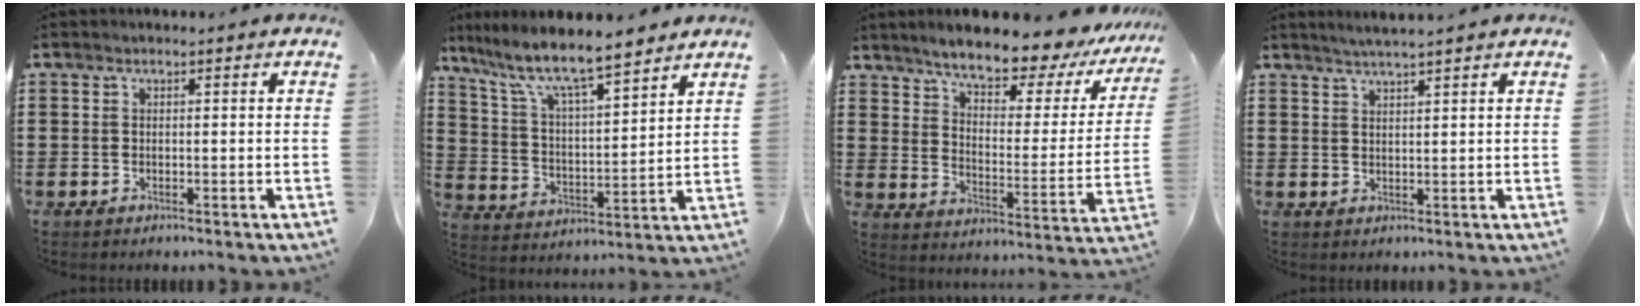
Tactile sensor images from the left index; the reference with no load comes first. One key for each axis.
{"total": 8.4, "fx": 7.0, "fy": 1.4, "fz": 4.4, "tx": -0.115, "ty": -0.038, "tz": 0.118}
{"total": 8.5, "fx": 7.7, "fy": 1.0, "fz": 3.4, "tx": -0.076, "ty": -0.058, "tz": 0.124}
{"total": 2.3, "fx": 2.2, "fy": -0.5, "fz": 0.8, "tx": -0.020, "ty": -0.004, "tz": 0.040}